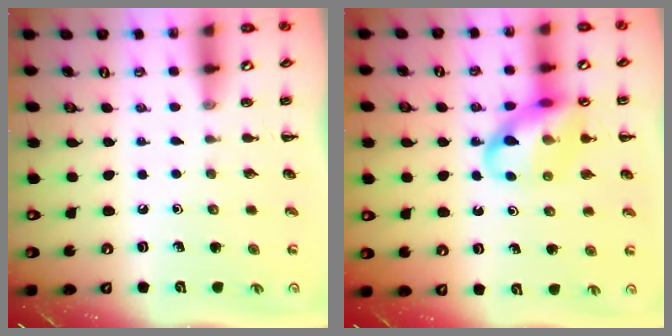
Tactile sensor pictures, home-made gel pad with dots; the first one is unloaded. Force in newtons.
{"total": 14.7, "press": 14.5, "slide": 2.5}